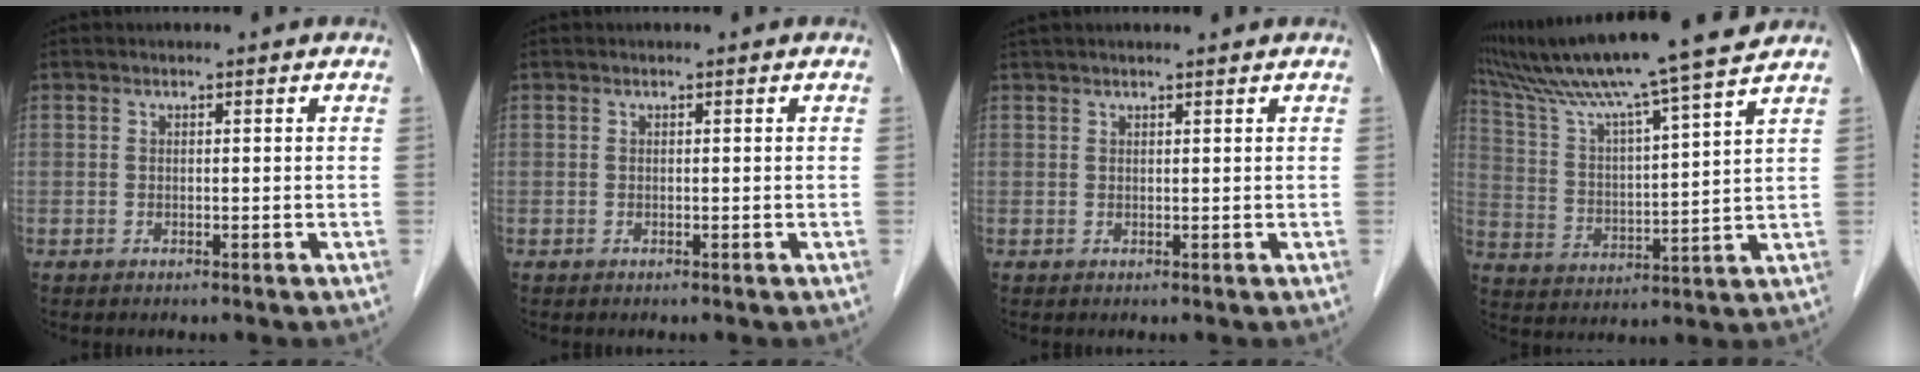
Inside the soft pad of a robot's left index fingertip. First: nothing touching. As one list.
[{"total": 0.0}, {"total": 4.5, "force": [3.9, 0.2, 2.2], "torque": [-0.029, 0.035, 0.059]}, {"total": 17.8, "force": [15.2, -1.7, 9.1], "torque": [-0.169, 0.002, 0.246]}]